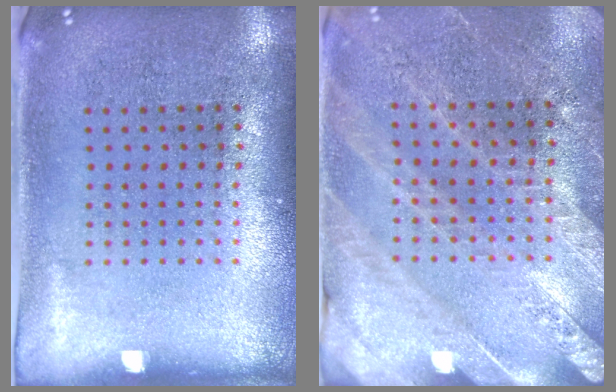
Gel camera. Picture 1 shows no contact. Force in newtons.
{"total": 2.6, "press": 2.6, "slide": 0.4}